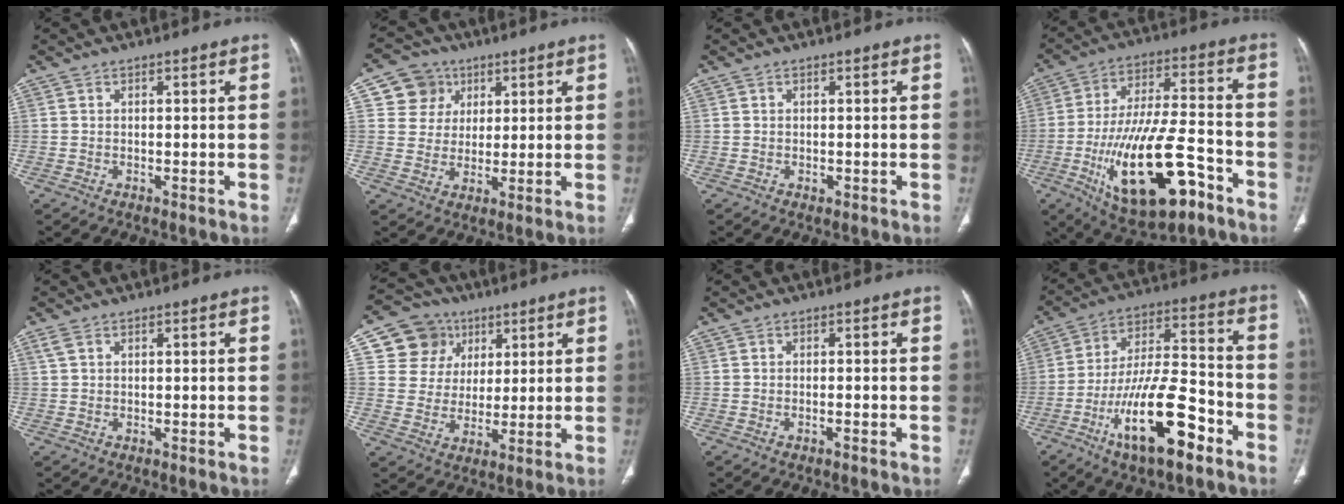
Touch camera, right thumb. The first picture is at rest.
{"total": 8.1, "force": [3.3, 7.3, 1.4], "torque": [0.011, -0.009, 0.059]}
{"total": 0.7, "force": [-0.1, 0.5, 0.5], "torque": [-0.005, 0.000, -0.001]}
{"total": 21.9, "force": [-9.5, 8.7, 17.8], "torque": [-0.323, 0.041, -0.146]}
{"total": 1.6, "force": [0.9, 0.8, 1.1], "torque": [-0.030, 0.009, 0.027]}
{"total": 11.1, "force": [4.7, 9.8, 2.3], "torque": [-0.002, -0.011, 0.086]}
{"total": 0.9, "force": [-0.5, 0.1, 0.7], "torque": [-0.016, 0.005, -0.006]}
{"total": 18.3, "force": [-9.4, 5.9, 14.6], "torque": [-0.255, 0.060, -0.155]}